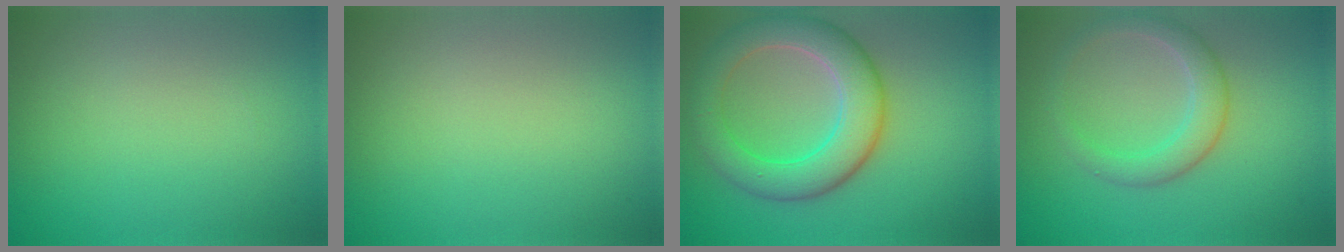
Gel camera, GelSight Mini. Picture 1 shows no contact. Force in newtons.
{"total": 0.0}
{"total": 6.9, "press": 6.9, "slide": 0.5}
{"total": 3.1, "press": 3.1, "slide": 0.2}